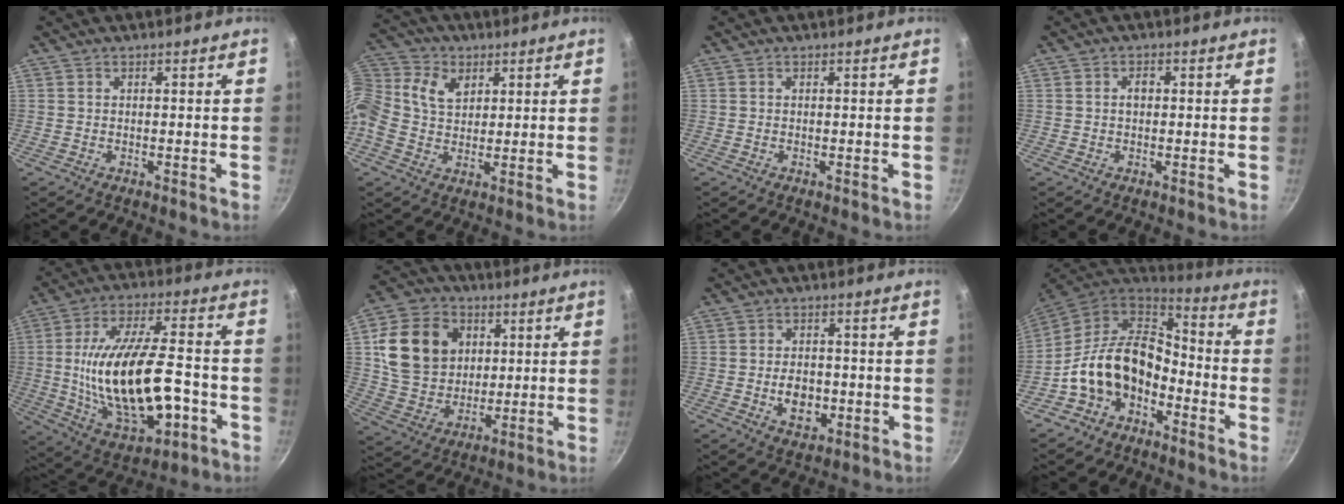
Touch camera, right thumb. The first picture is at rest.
{"total": 13.1, "force": [3.4, 9.9, 7.8], "torque": [-0.166, 0.021, 0.050]}
{"total": 0.0}
{"total": 1.7, "force": [0.1, 1.1, 1.3], "torque": [-0.018, 0.005, 0.001]}
{"total": 23.4, "force": [-4.0, 11.0, 20.3], "torque": [-0.353, 0.028, -0.045]}
{"total": 16.9, "force": [4.1, 13.6, 9.1], "torque": [-0.149, -0.005, 0.078]}
{"total": 6.7, "force": [-1.3, 4.6, 4.7], "torque": [-0.056, 0.006, -0.017]}
{"total": 15.4, "force": [-4.7, 10.8, 10.0], "torque": [-0.155, 0.060, -0.094]}